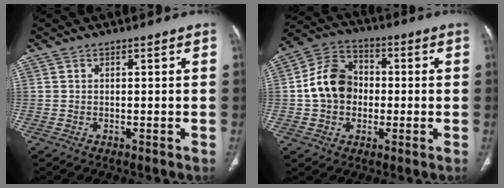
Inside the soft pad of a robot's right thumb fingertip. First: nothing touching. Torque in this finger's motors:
{"motor_torque": [-0.12, 0.46, 0.52, -0.26, 0.09]}